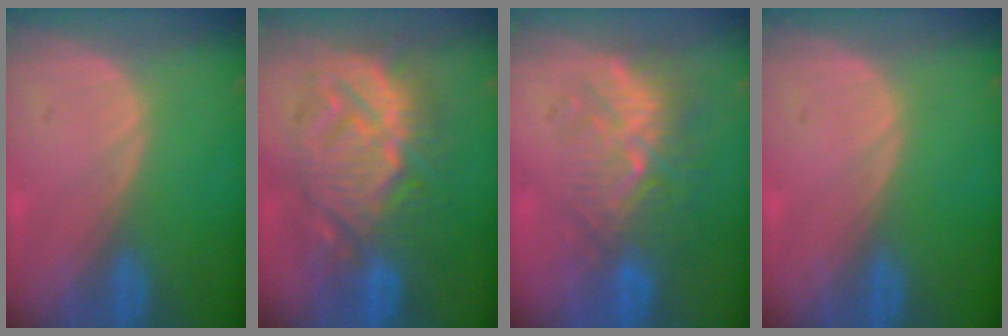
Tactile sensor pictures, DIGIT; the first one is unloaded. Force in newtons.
{"total": 12.0, "press": 11.9, "slide": 1.0}
{"total": 9.4, "press": 8.7, "slide": 3.5}
{"total": 0.0}